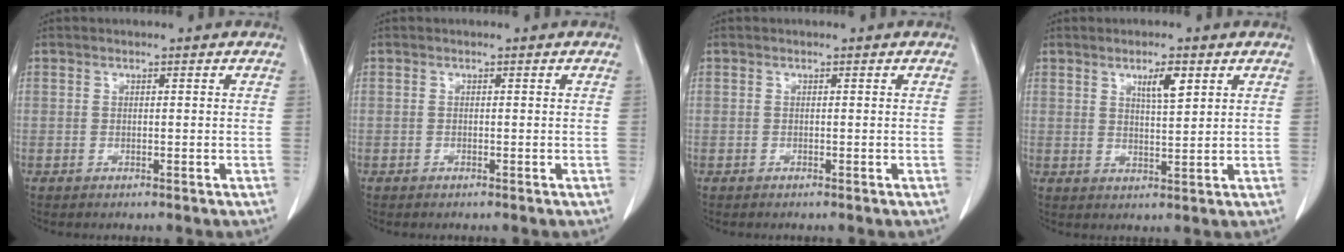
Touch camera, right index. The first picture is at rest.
{"total": 0.0}
{"total": 0.0}
{"total": 4.1, "force": [2.1, 0.7, 3.4], "torque": [-0.060, -0.001, 0.038]}